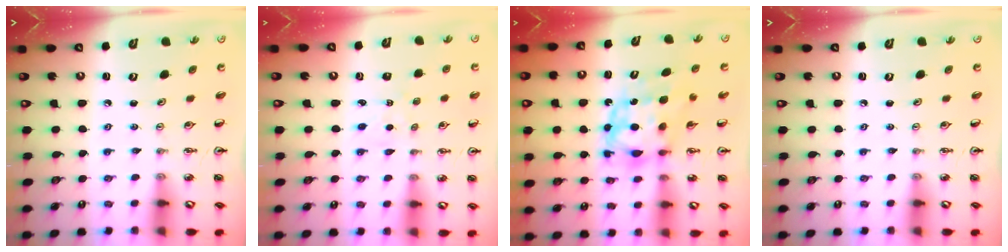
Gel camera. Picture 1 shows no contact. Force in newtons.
{"total": 1.3, "press": 1.3, "slide": 0.2}
{"total": 7.3, "press": 7.3, "slide": 0.5}
{"total": 0.0}